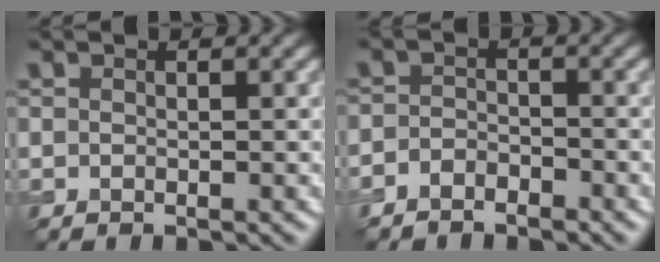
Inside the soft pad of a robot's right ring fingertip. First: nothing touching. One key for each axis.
{"total": 1.8, "fx": -1.7, "fy": 0.7, "fz": 0.1, "tx": 0.000, "ty": 0.000, "tz": -0.040}